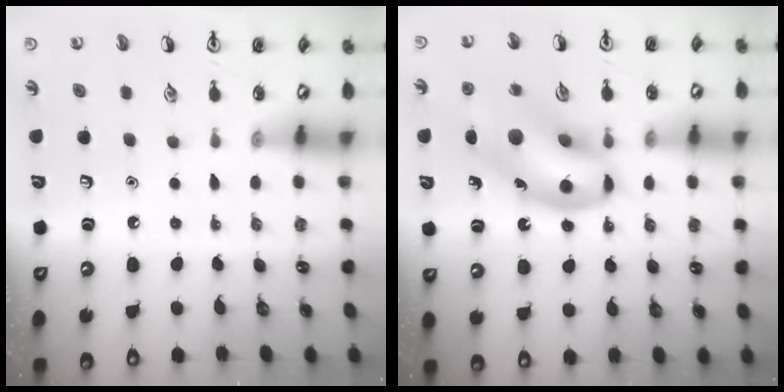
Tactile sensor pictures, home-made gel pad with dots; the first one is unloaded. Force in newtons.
{"total": 16.6, "press": 16.2, "slide": 3.8}